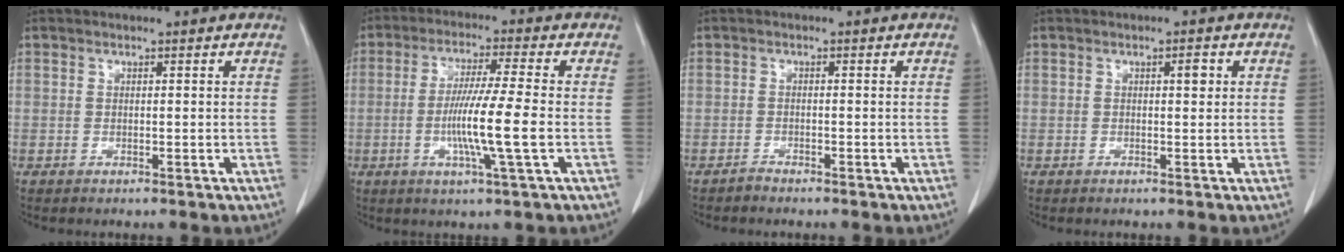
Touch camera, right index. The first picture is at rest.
{"total": 9.3, "force": [-1.7, -0.9, 9.1], "torque": [-0.170, -0.010, -0.033]}
{"total": 0.9, "force": [-0.9, 0.1, 0.1], "torque": [-0.002, -0.001, -0.017]}
{"total": 1.3, "force": [0.5, 0.4, 1.2], "torque": [-0.016, 0.005, 0.009]}